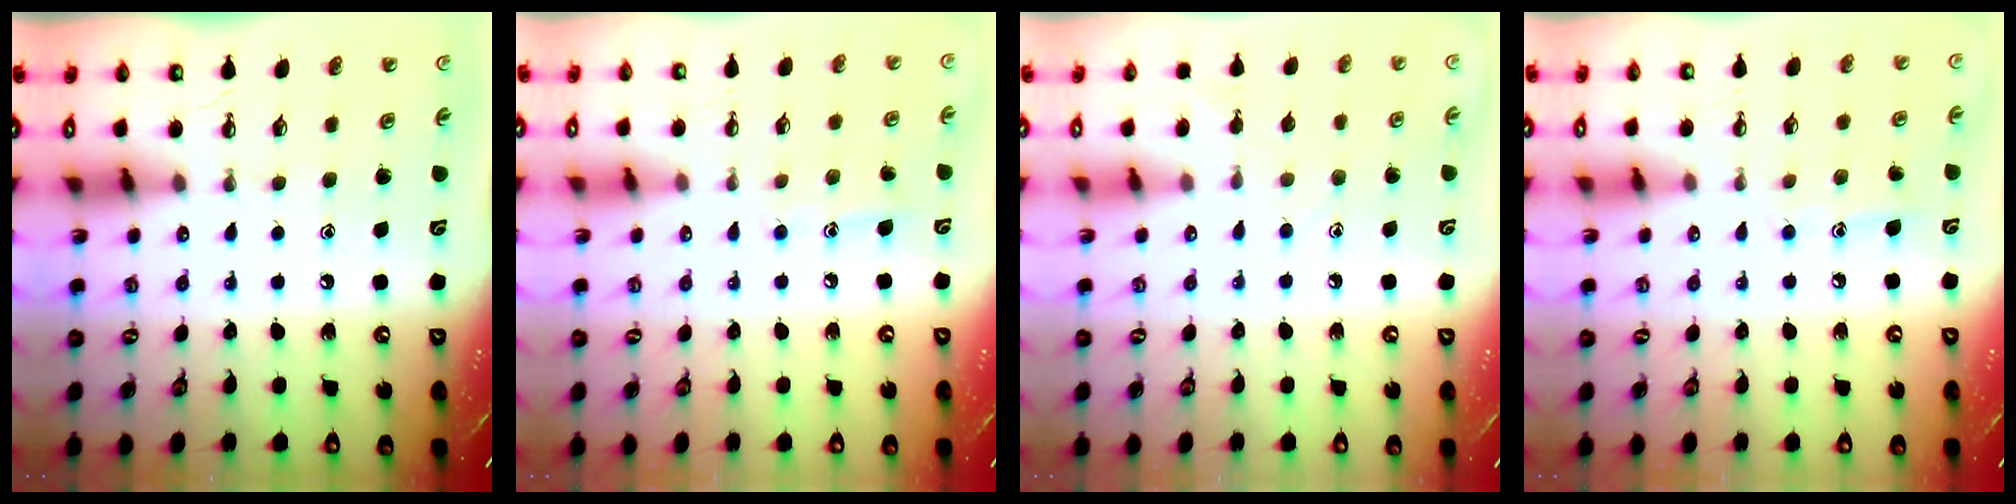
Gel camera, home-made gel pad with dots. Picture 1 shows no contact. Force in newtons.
{"total": 7.0, "press": 7.0, "slide": 0.1}
{"total": 8.4, "press": 8.4, "slide": 0.6}
{"total": 7.0, "press": 7.0, "slide": 0.1}